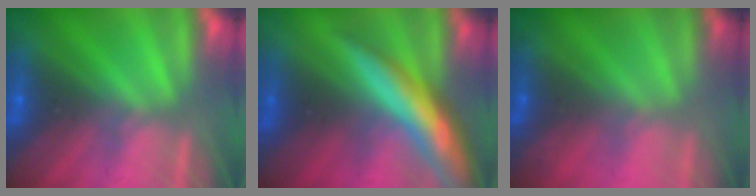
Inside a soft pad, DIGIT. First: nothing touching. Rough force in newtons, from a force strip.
{"total": 7.8}
{"total": 1.8}